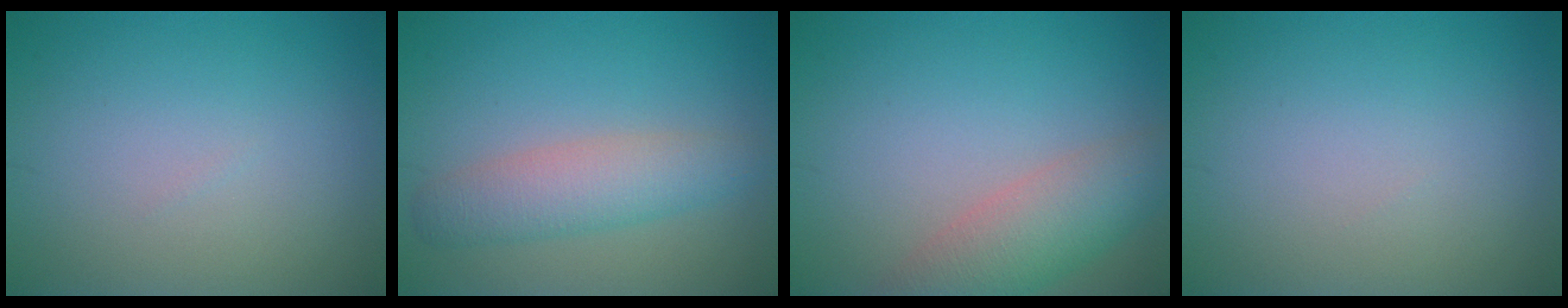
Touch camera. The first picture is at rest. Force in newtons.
{"total": 4.0, "press": 4.0, "slide": 0.1}
{"total": 5.1, "press": 5.1, "slide": 0.2}
{"total": 0.0}